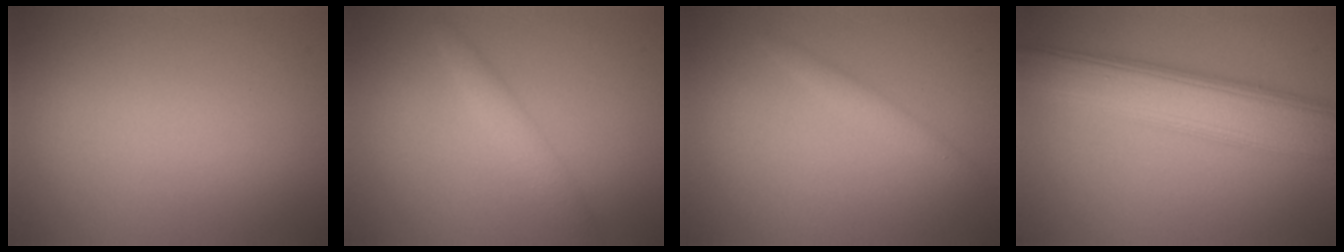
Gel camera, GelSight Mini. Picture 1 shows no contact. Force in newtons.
{"total": 2.0, "press": 2.0, "slide": 0.0}
{"total": 1.5, "press": 1.4, "slide": 0.1}
{"total": 7.4, "press": 7.4, "slide": 0.2}